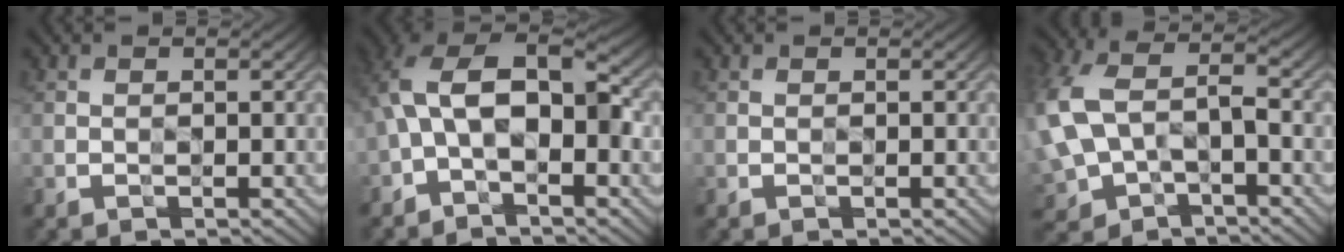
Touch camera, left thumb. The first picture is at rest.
{"total": 11.1, "force": [-0.8, 6.3, 9.0], "torque": [-0.180, 0.013, -0.024]}
{"total": 0.0}
{"total": 12.0, "force": [-1.5, 7.9, 8.8], "torque": [-0.241, -0.003, -0.033]}